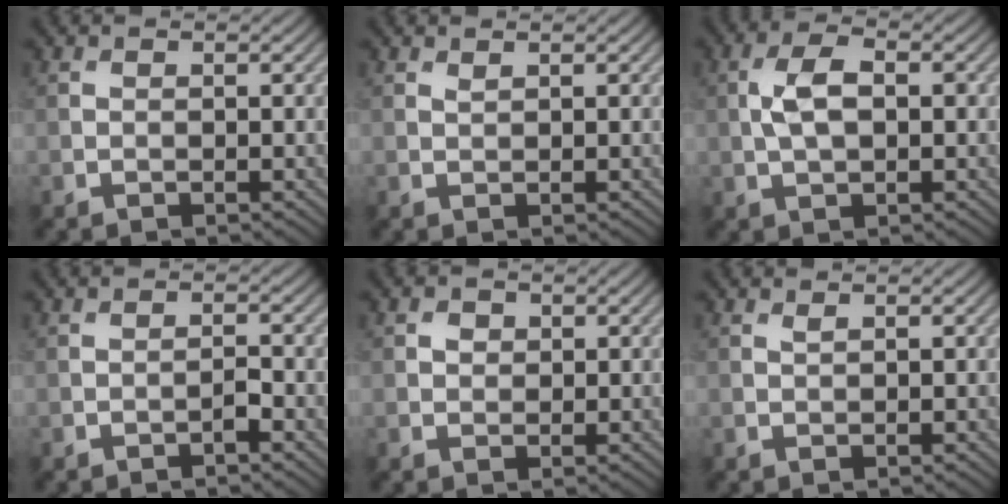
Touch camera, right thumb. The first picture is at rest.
{"total": 0.6, "force": [0.5, 0.0, 0.2], "torque": [-0.005, 0.000, 0.012]}
{"total": 4.9, "force": [0.3, 2.5, 4.3], "torque": [-0.089, 0.007, 0.004]}
{"total": 1.2, "force": [-0.8, 0.2, 0.9], "torque": [-0.014, 0.003, -0.015]}
{"total": 1.2, "force": [0.4, 1.0, 0.5], "torque": [-0.007, -0.002, 0.004]}
{"total": 0.5, "force": [0.4, -0.1, 0.3], "torque": [-0.005, 0.001, 0.009]}